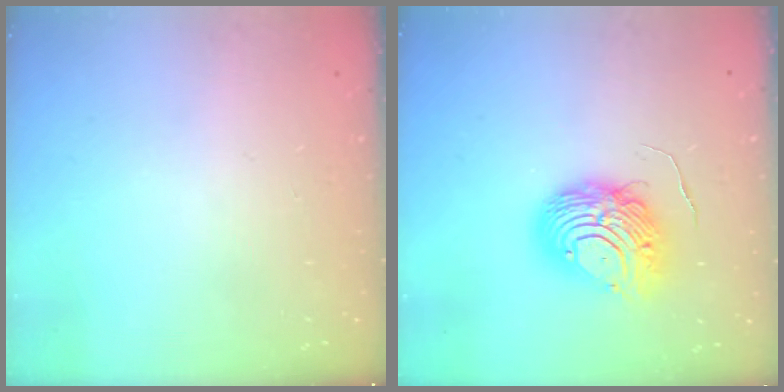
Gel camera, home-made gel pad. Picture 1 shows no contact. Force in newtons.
{"total": 10.2, "press": 10.2, "slide": 1.1}